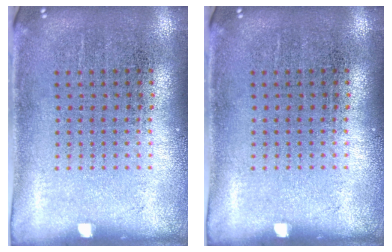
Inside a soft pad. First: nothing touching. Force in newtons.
{"total": 0.0}